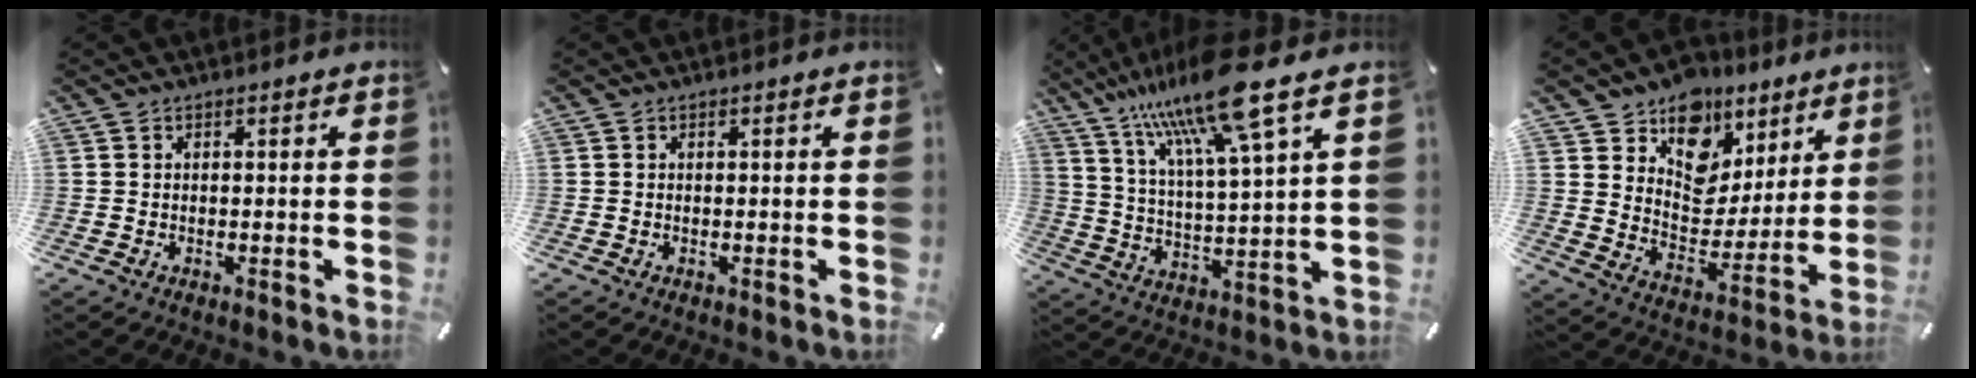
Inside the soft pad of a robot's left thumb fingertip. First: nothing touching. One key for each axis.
{"total": 0.0}
{"total": 18.2, "fx": 13.1, "fy": 2.8, "fz": 12.3, "tx": -0.251, "ty": -0.070, "tz": 0.213}
{"total": 11.6, "fx": 7.7, "fy": 8.5, "fz": 1.7, "tx": -0.027, "ty": -0.082, "tz": 0.144}